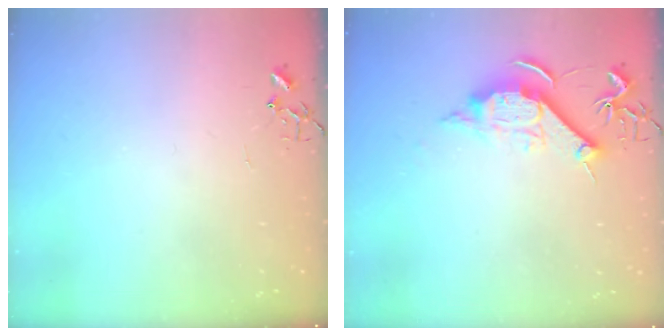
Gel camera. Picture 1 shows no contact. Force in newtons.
{"total": 11.2, "press": 11.2, "slide": 0.1}